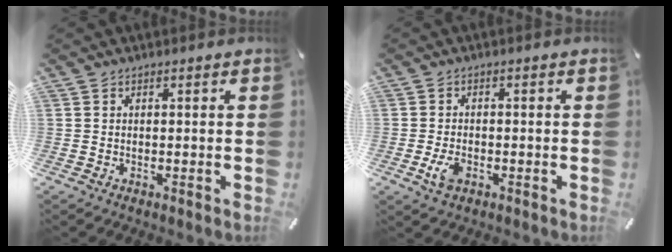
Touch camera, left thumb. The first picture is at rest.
{"total": 4.1, "force": [-1.6, 2.4, 2.9], "torque": [-0.076, -0.002, -0.032]}